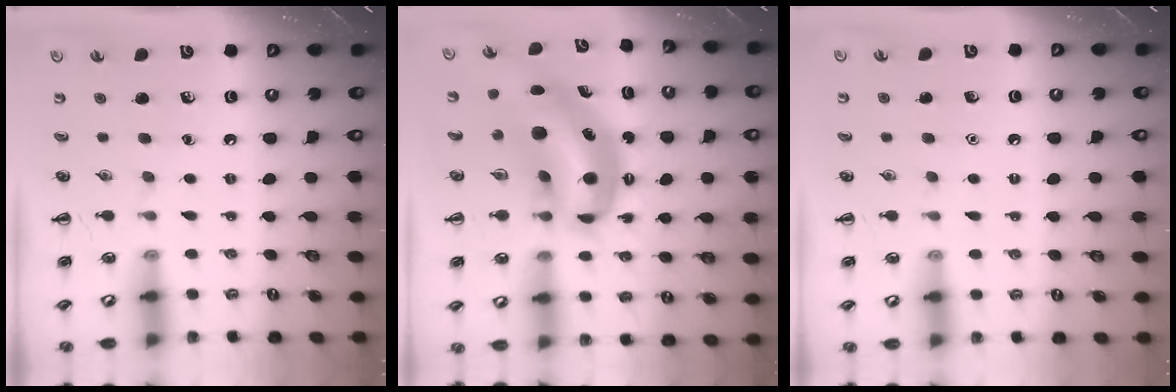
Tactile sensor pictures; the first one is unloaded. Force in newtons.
{"total": 11.5, "press": 11.2, "slide": 2.4}
{"total": 1.6, "press": 1.6, "slide": 0.1}